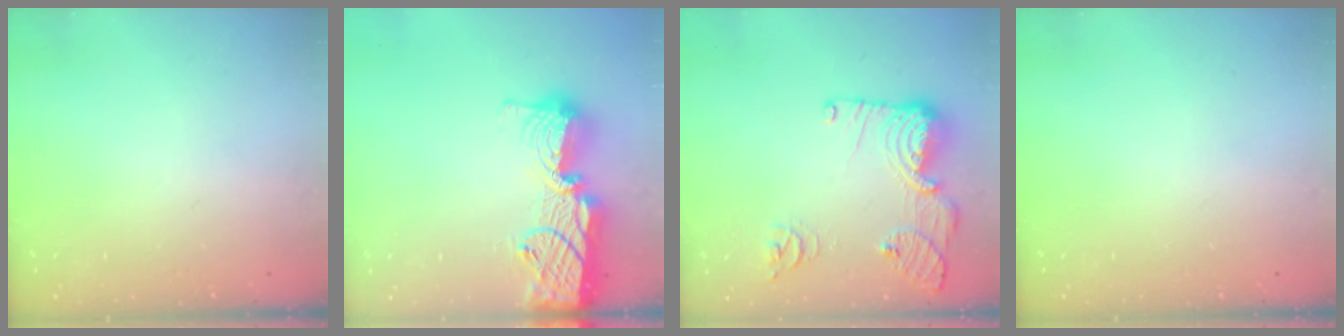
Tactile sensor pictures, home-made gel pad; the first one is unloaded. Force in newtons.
{"total": 17.5, "press": 17.4, "slide": 1.3}
{"total": 15.8, "press": 15.7, "slide": 1.8}
{"total": 0.0}